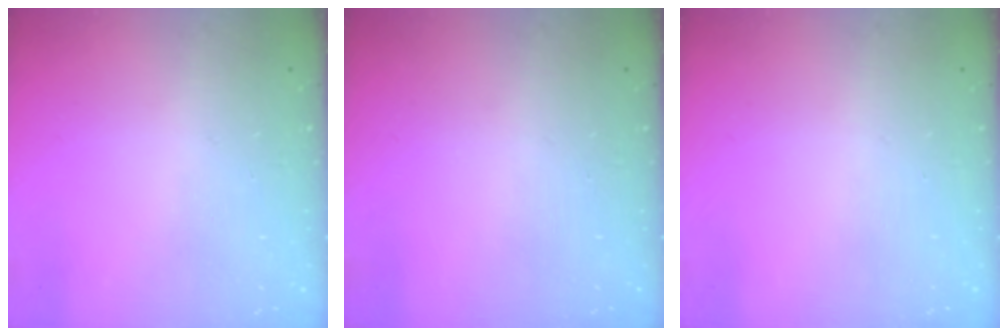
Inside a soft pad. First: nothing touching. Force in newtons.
{"total": 0.0}
{"total": 0.0}